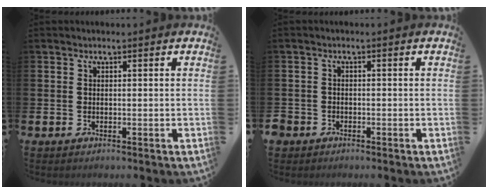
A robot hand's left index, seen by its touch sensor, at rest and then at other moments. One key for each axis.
{"total": 1.6, "fx": -1.3, "fy": 0.9, "fz": -0.1, "tx": -0.001, "ty": 0.000, "tz": -0.031}